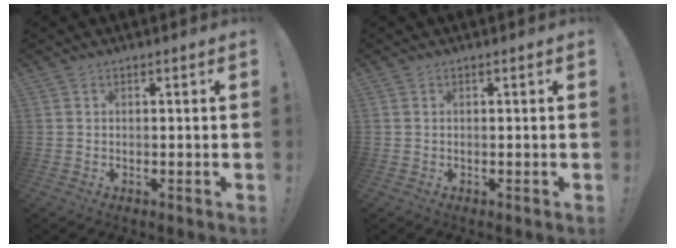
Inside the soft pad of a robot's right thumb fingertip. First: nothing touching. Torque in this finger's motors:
{"motor_torque": [-0.02, -0.13, -0.26, 0.22, 0.02]}